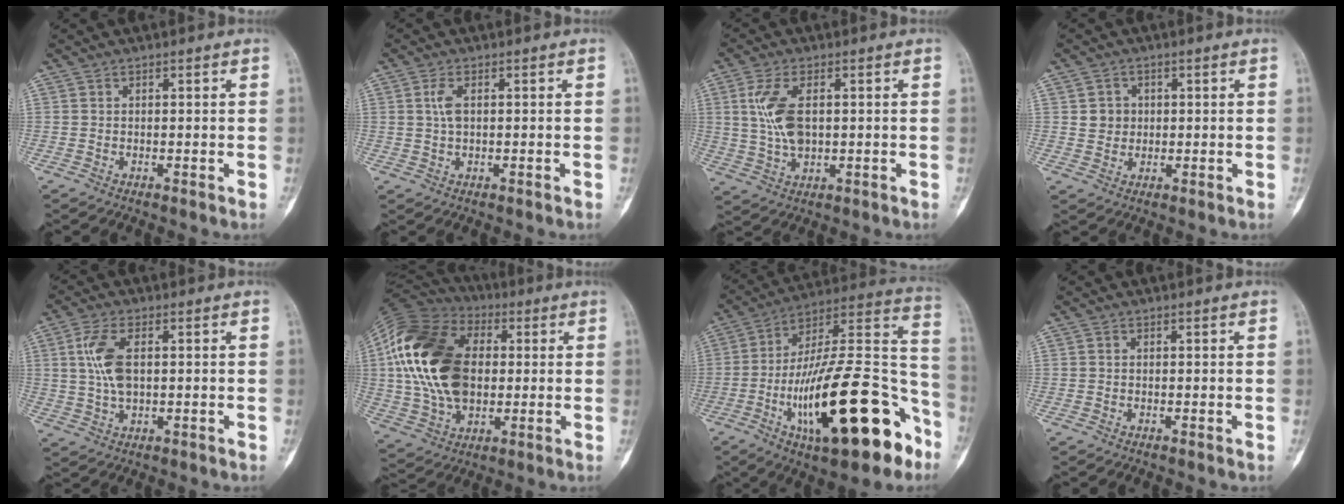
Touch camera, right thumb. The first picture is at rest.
{"total": 2.9, "force": [0.4, 1.3, 2.5], "torque": [-0.054, 0.004, 0.007]}
{"total": 8.5, "force": [1.2, 4.5, 7.0], "torque": [-0.146, 0.001, 0.028]}
{"total": 3.5, "force": [0.6, 3.3, 1.1], "torque": [0.007, 0.005, 0.008]}
{"total": 7.5, "force": [1.0, 3.8, 6.4], "torque": [-0.136, 0.006, 0.020]}
{"total": 24.2, "force": [2.3, 16.0, 18.0], "torque": [-0.346, 0.007, 0.041]}
{"total": 30.9, "force": [-13.0, 10.9, 25.9], "torque": [-0.374, 0.071, -0.198]}
{"total": 0.0}